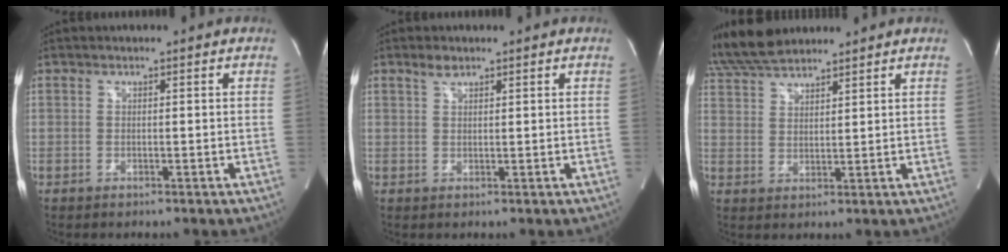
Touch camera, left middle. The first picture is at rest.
{"total": 1.8, "force": [1.4, 0.7, 0.9], "torque": [-0.020, 0.004, 0.028]}
{"total": 9.3, "force": [8.3, 2.0, 3.8], "torque": [-0.082, 0.029, 0.161]}